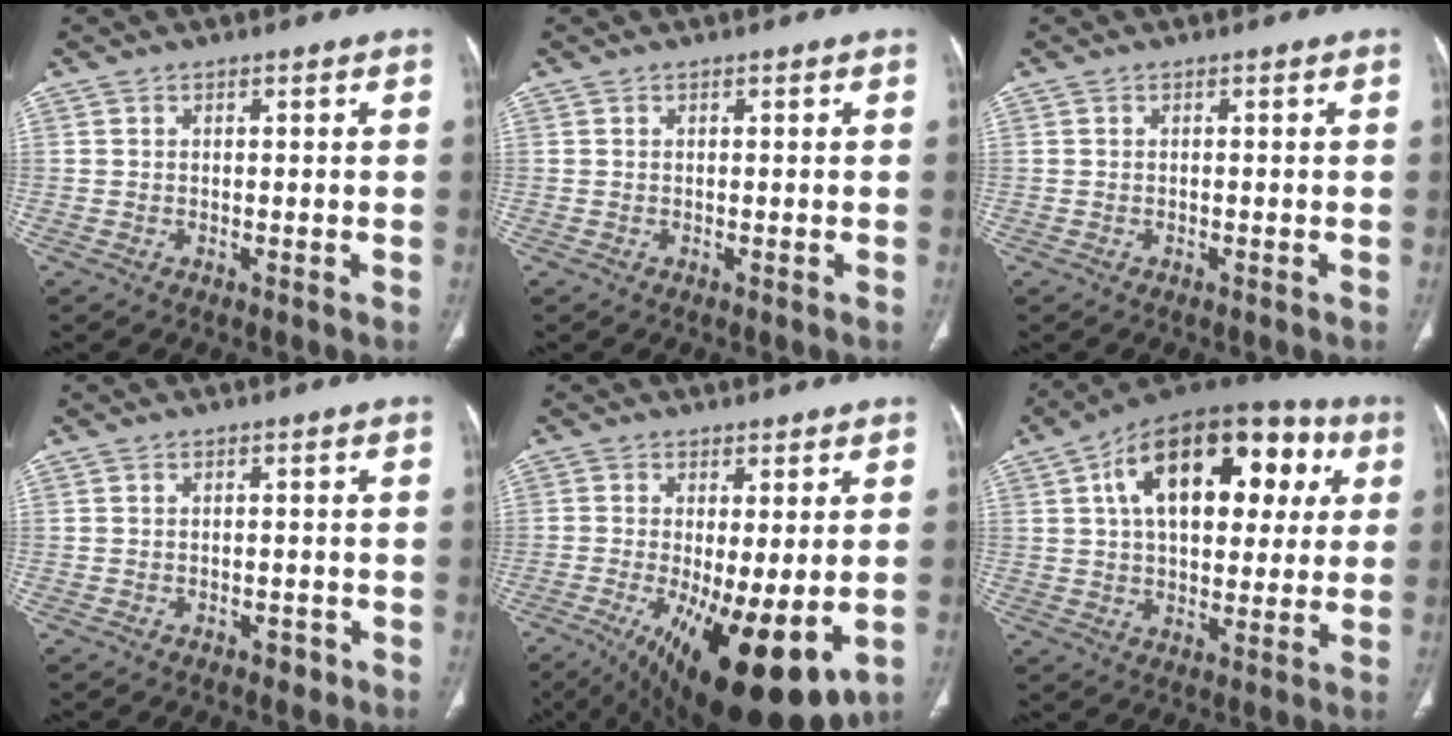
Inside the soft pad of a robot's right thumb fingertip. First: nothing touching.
{"total": 0.0}
{"total": 0.0}
{"total": 1.7, "force": [-1.0, 1.0, 0.9], "torque": [-0.011, 0.006, -0.011]}
{"total": 18.7, "force": [-6.0, 6.3, 16.5], "torque": [-0.248, -0.033, -0.075]}
{"total": 24.4, "force": [7.1, 13.4, 19.1], "torque": [-0.260, 0.027, 0.101]}